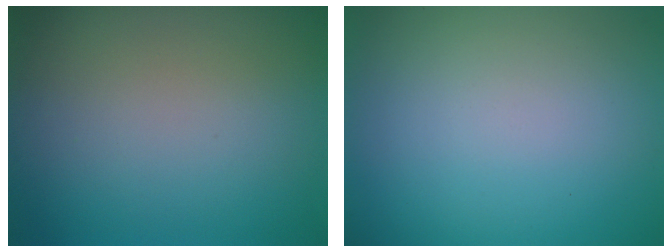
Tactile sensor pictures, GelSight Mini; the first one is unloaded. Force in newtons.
{"total": 0.0}